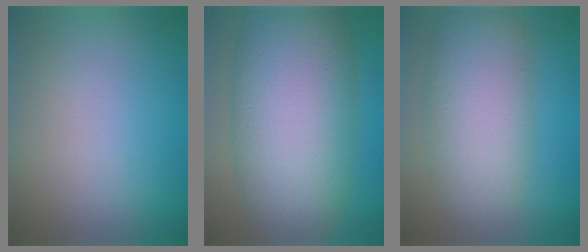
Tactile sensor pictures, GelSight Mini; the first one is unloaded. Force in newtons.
{"total": 13.7, "press": 13.7, "slide": 0.2}
{"total": 8.0, "press": 8.0, "slide": 0.5}